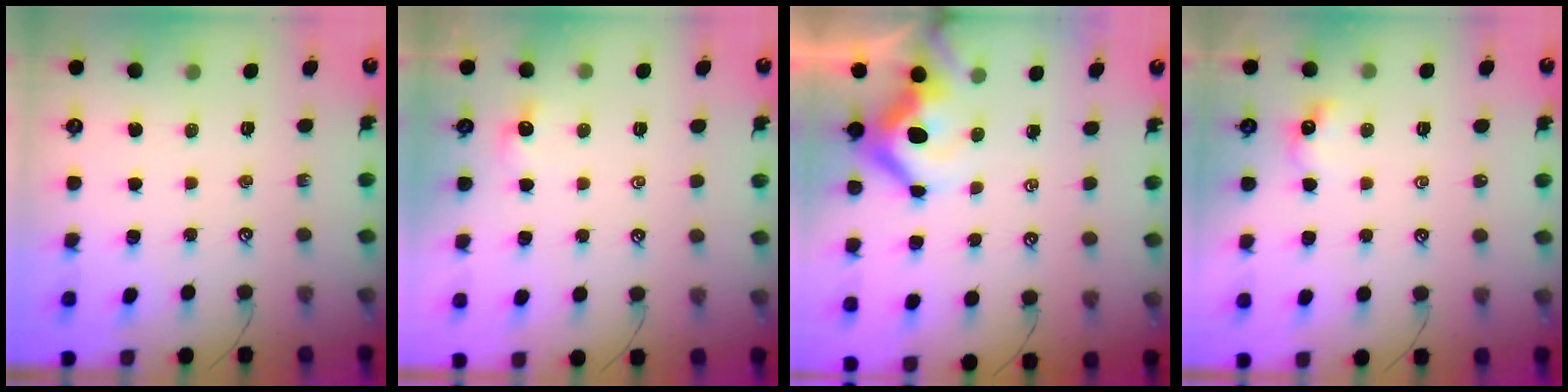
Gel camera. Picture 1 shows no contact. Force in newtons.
{"total": 1.1, "press": 1.0, "slide": 0.4}
{"total": 7.2, "press": 7.1, "slide": 1.3}
{"total": 2.3, "press": 2.2, "slide": 0.6}